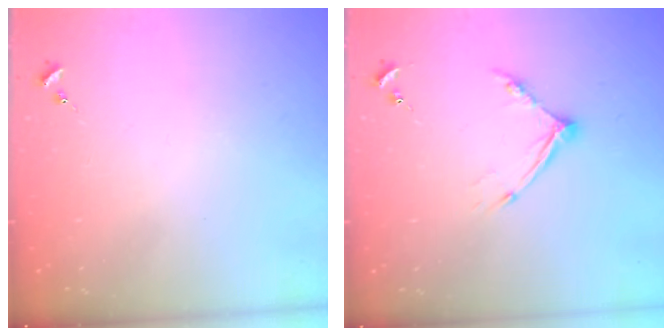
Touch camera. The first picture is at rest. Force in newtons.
{"total": 10.0, "press": 9.9, "slide": 0.7}